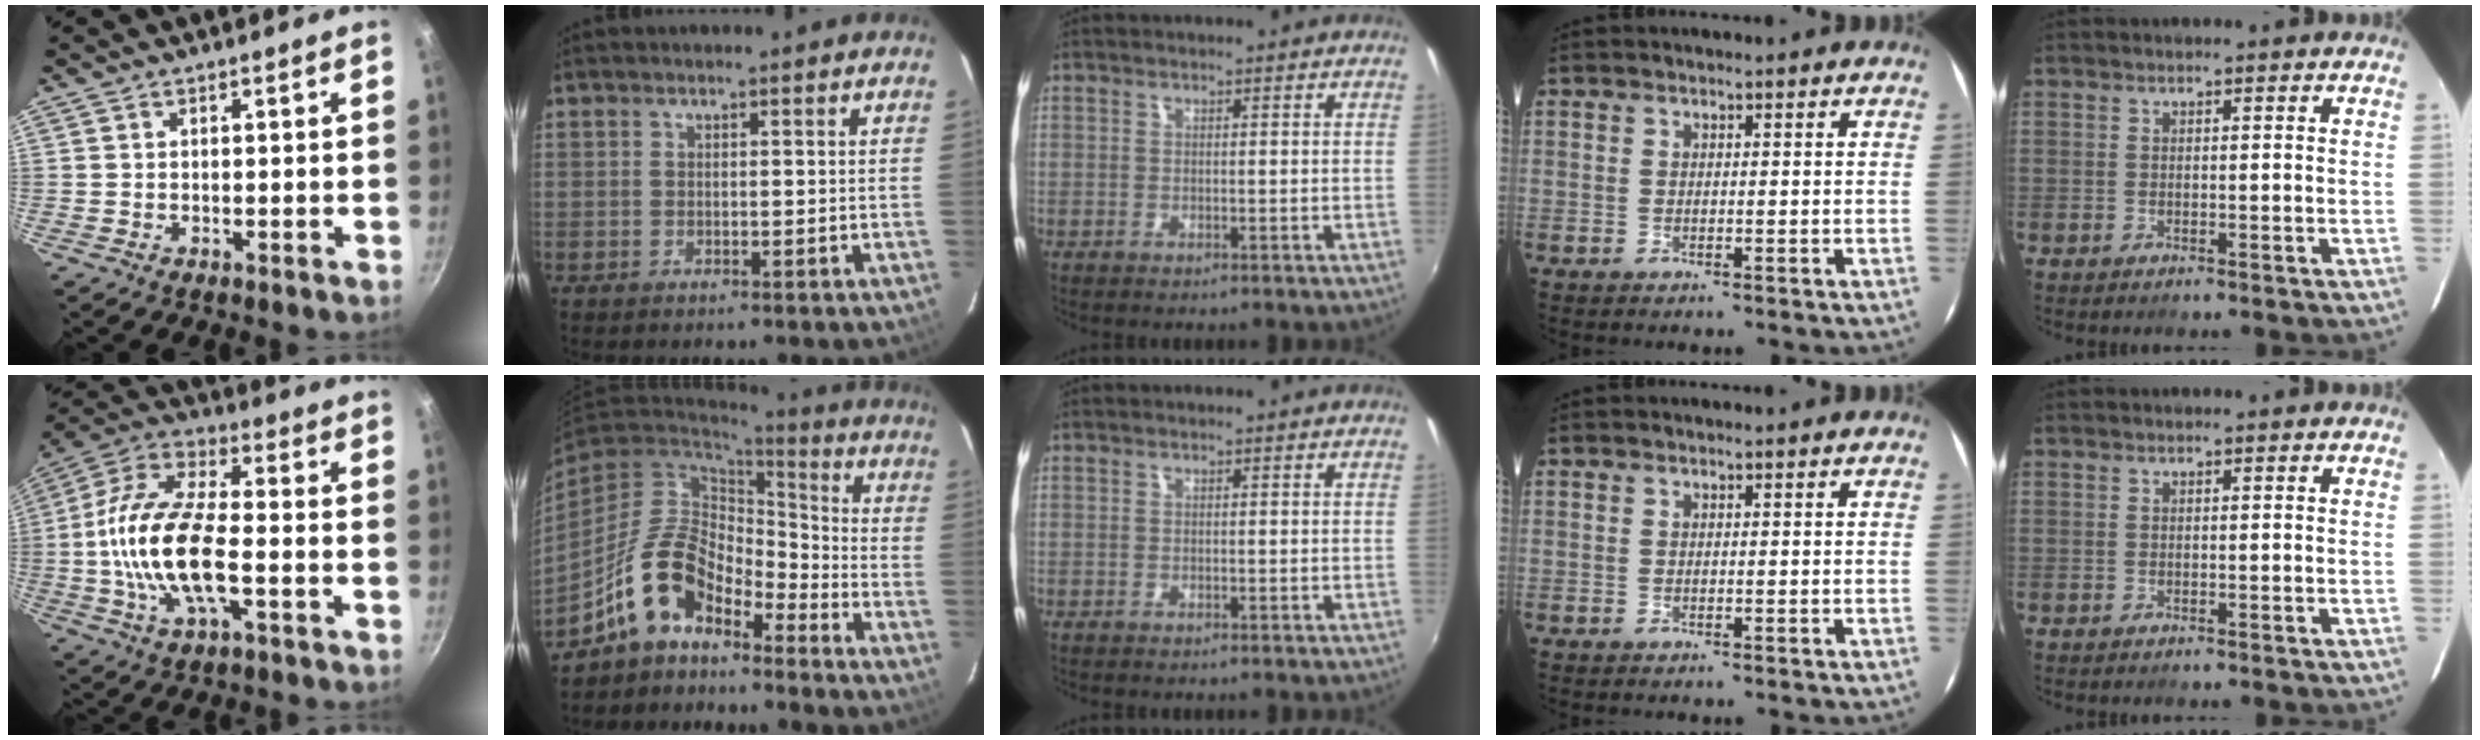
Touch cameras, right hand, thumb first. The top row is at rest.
{"thumb": {"total": 18.1, "force": [-3.0, 7.7, 16.2], "torque": [-0.310, 0.030, -0.076]}, "index": {"total": 11.9, "force": [-8.5, 5.7, 6.1], "torque": [-0.126, 0.025, -0.161]}}